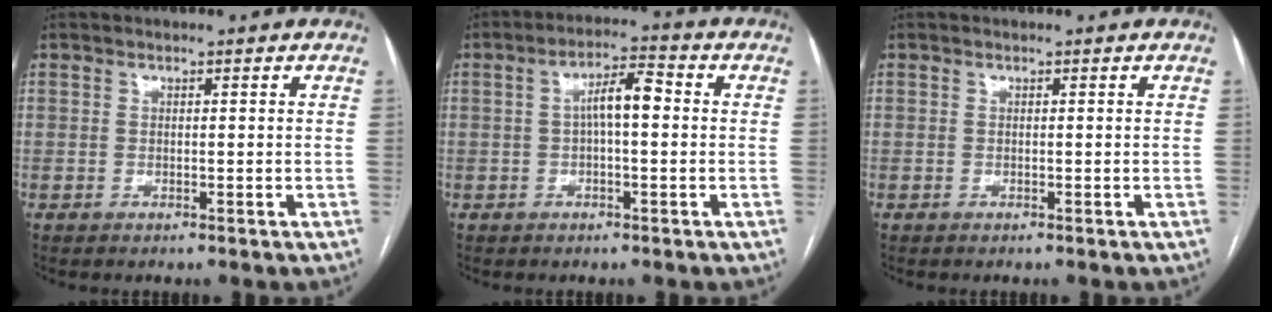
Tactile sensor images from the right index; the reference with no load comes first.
{"total": 5.7, "force": [0.3, 1.4, 5.5], "torque": [-0.097, 0.022, 0.004]}
{"total": 0.0}